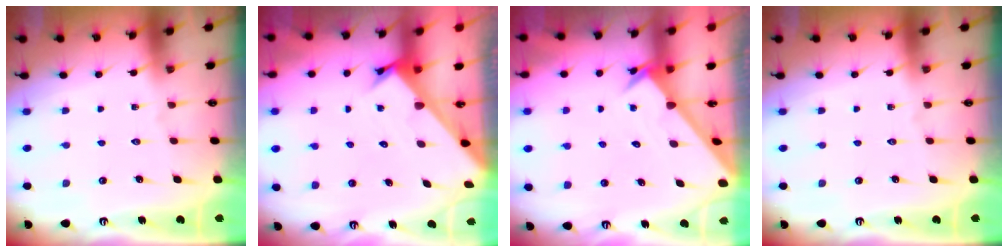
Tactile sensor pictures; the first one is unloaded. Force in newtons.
{"total": 2.2, "press": 2.2, "slide": 0.1}
{"total": 2.2, "press": 2.2, "slide": 0.1}
{"total": 0.0}